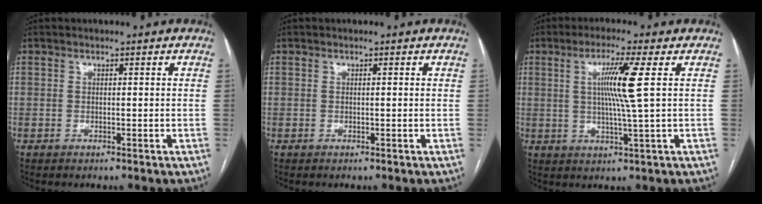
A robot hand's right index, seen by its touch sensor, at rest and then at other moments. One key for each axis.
{"total": 0.0}
{"total": 7.5, "fx": 1.6, "fy": -1.4, "fz": 7.2, "tx": -0.134, "ty": -0.002, "tz": 0.033}